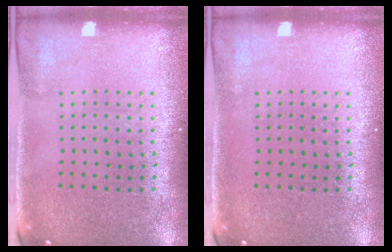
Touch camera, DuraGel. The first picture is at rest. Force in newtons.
{"total": 0.0}